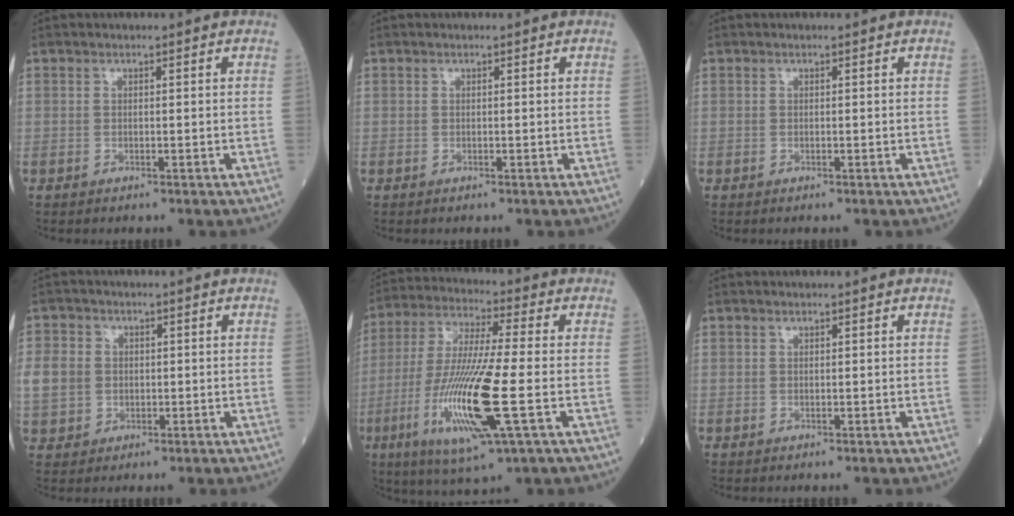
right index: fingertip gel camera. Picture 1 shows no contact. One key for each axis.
{"total": 0.0}
{"total": 0.0}
{"total": 6.9, "fx": 0.2, "fy": 6.2, "fz": 3.0, "tx": -0.083, "ty": 0.007, "tz": 0.012}
{"total": 16.9, "fx": -4.6, "fy": 1.0, "fz": 16.2, "tx": -0.341, "ty": -0.024, "tz": -0.084}
{"total": 0.0}